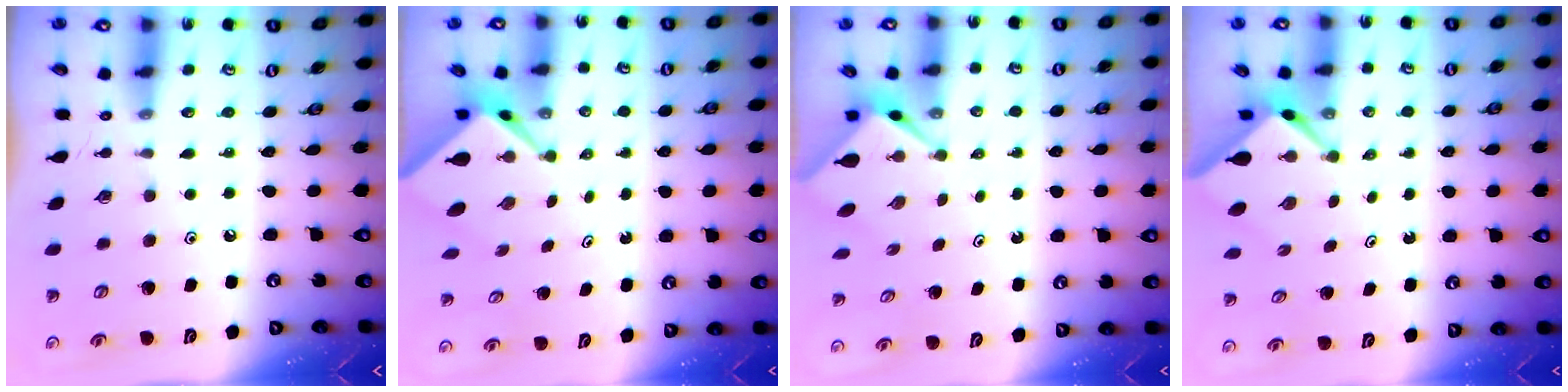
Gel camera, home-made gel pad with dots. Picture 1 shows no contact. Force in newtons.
{"total": 2.6, "press": 2.6, "slide": 0.2}
{"total": 2.5, "press": 2.5, "slide": 0.2}
{"total": 3.3, "press": 3.3, "slide": 0.2}